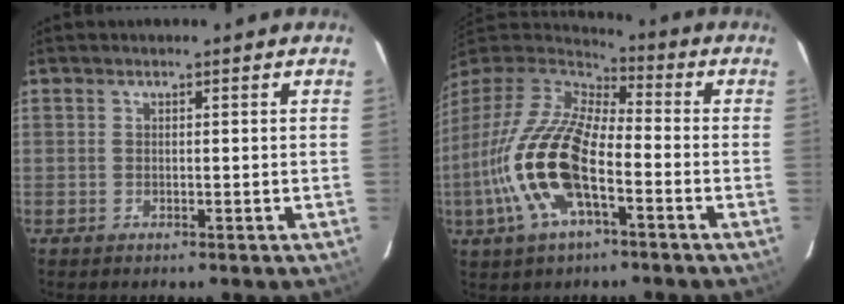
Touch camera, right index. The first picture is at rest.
{"total": 19.8, "force": [-6.4, 8.0, 17.0], "torque": [-0.353, -0.021, -0.132]}